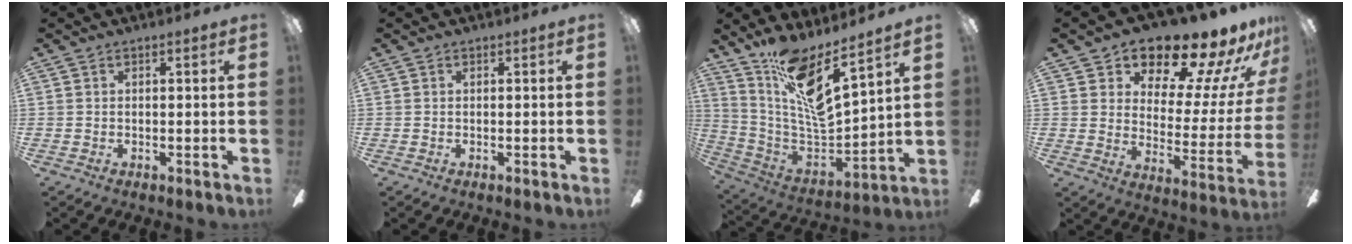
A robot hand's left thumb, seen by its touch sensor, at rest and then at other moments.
{"total": 0.0}
{"total": 14.9, "force": [10.2, 3.7, 10.2], "torque": [-0.198, -0.079, 0.177]}
{"total": 17.6, "force": [14.8, 5.7, 7.6], "torque": [-0.112, -0.115, 0.246]}